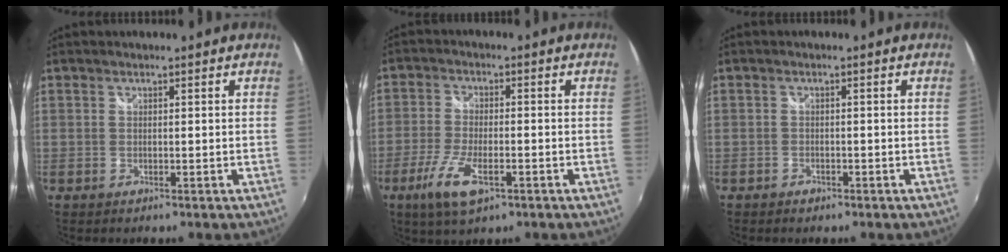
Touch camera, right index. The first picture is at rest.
{"total": 8.6, "force": [-4.3, 2.9, 6.9], "torque": [-0.156, -0.016, -0.083]}
{"total": 1.5, "force": [-1.1, 0.9, 0.4], "torque": [-0.009, 0.001, -0.016]}